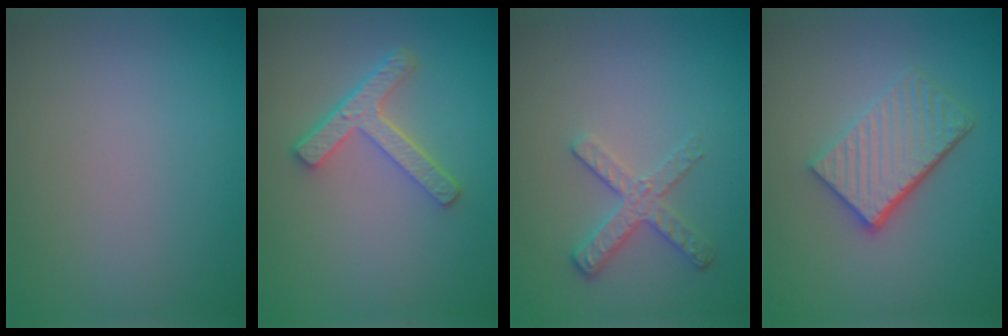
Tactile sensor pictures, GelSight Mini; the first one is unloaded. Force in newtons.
{"total": 3.9, "press": 2.9, "slide": 2.5}
{"total": 2.6, "press": 2.2, "slide": 1.4}
{"total": 4.7, "press": 3.5, "slide": 3.1}